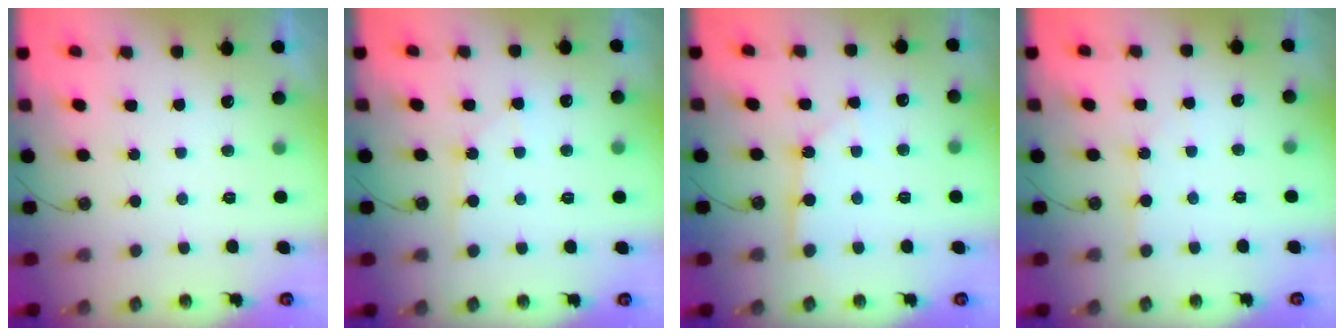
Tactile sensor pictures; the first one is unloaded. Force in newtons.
{"total": 4.8, "press": 4.8, "slide": 0.5}
{"total": 2.4, "press": 2.4, "slide": 0.3}
{"total": 3.1, "press": 3.1, "slide": 0.4}